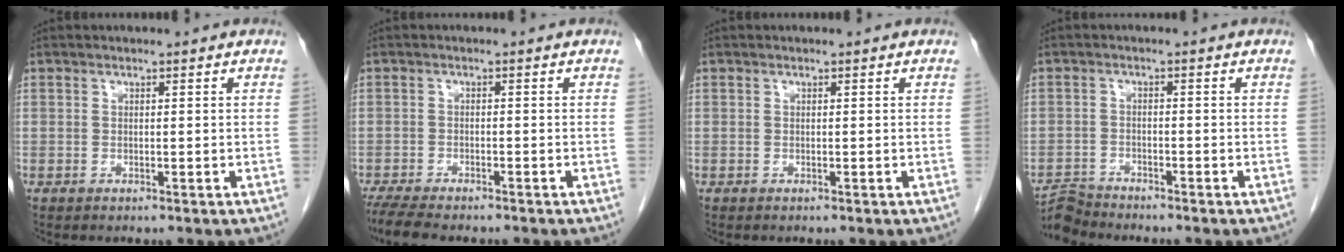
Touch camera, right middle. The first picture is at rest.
{"total": 7.8, "force": [-6.6, 1.6, 3.8], "torque": [-0.065, -0.017, -0.106]}
{"total": 0.0}
{"total": 3.5, "force": [-3.5, -0.2, -0.6], "torque": [0.014, -0.013, -0.064]}